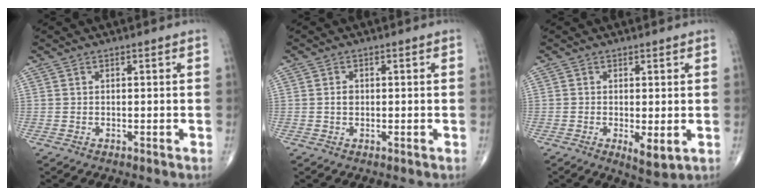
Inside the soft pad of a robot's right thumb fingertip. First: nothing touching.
{"total": 1.5, "force": [0.0, 1.1, 1.0], "torque": [-0.014, 0.003, 0.000]}
{"total": 4.3, "force": [-0.8, 1.5, 3.9], "torque": [-0.062, -0.015, -0.011]}